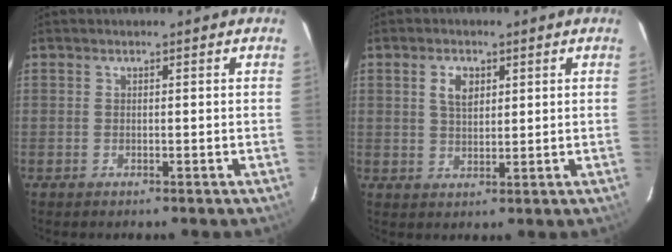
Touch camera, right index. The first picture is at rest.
{"total": 4.0, "force": [1.5, 2.4, 2.8], "torque": [-0.051, 0.007, 0.030]}